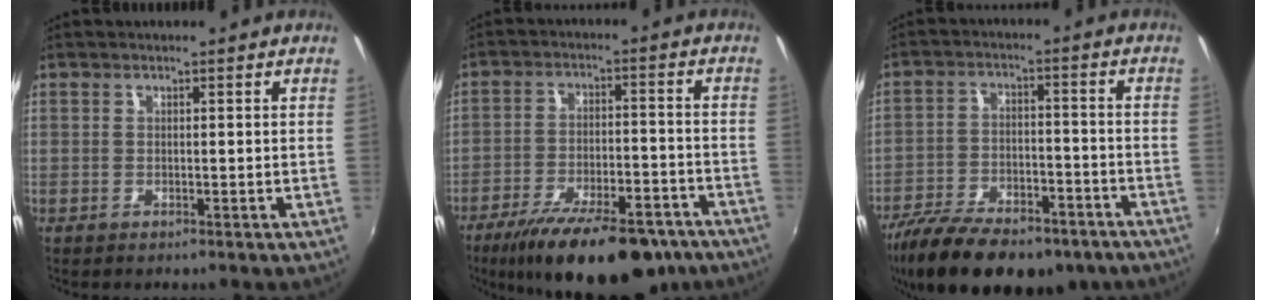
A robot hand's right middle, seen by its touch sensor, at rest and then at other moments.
{"total": 20.9, "force": [-15.6, 6.7, 12.2], "torque": [-0.216, -0.033, -0.223]}
{"total": 22.5, "force": [-16.5, 9.0, 12.4], "torque": [-0.249, -0.037, -0.245]}